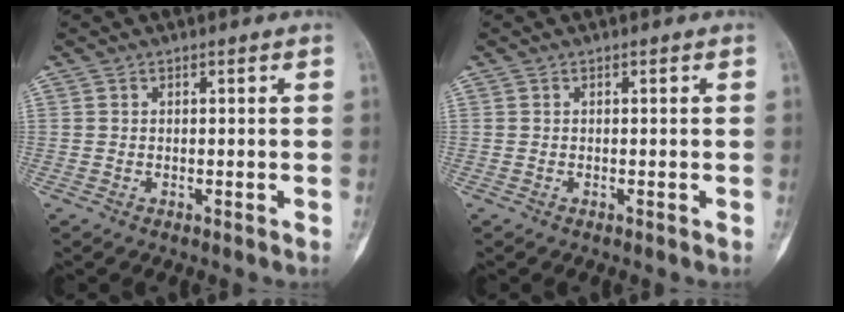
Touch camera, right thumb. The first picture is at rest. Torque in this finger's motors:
{"motor_torque": [-0.50, -0.43, 0.34, 0.03, -0.03]}